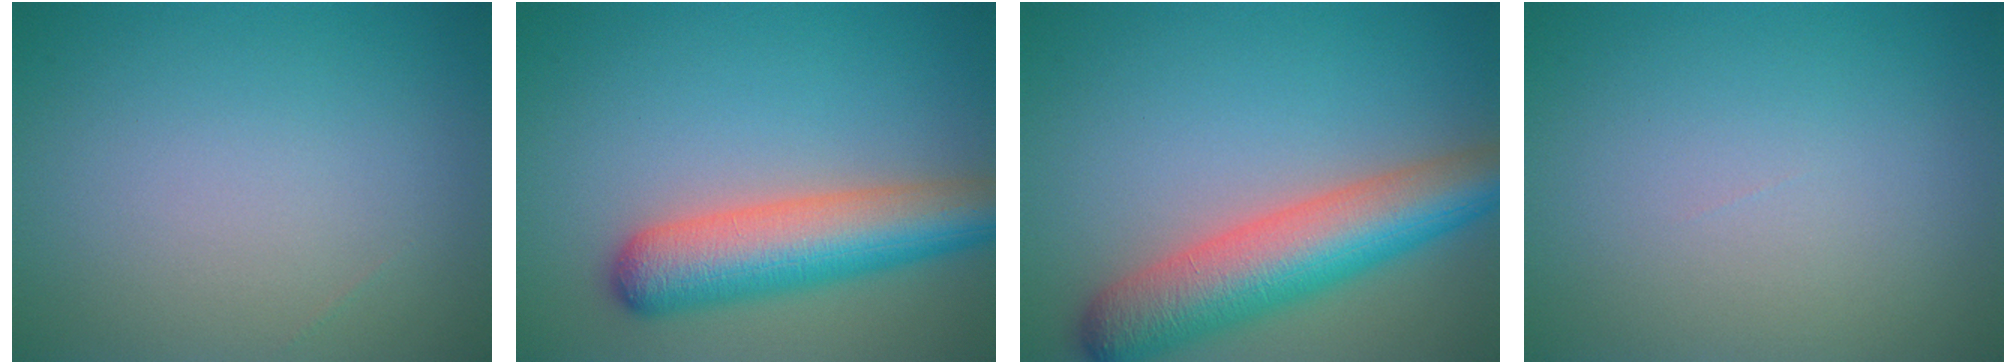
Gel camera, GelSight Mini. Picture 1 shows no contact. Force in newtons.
{"total": 7.4, "press": 7.4, "slide": 0.3}
{"total": 8.5, "press": 8.5, "slide": 0.5}
{"total": 0.0}